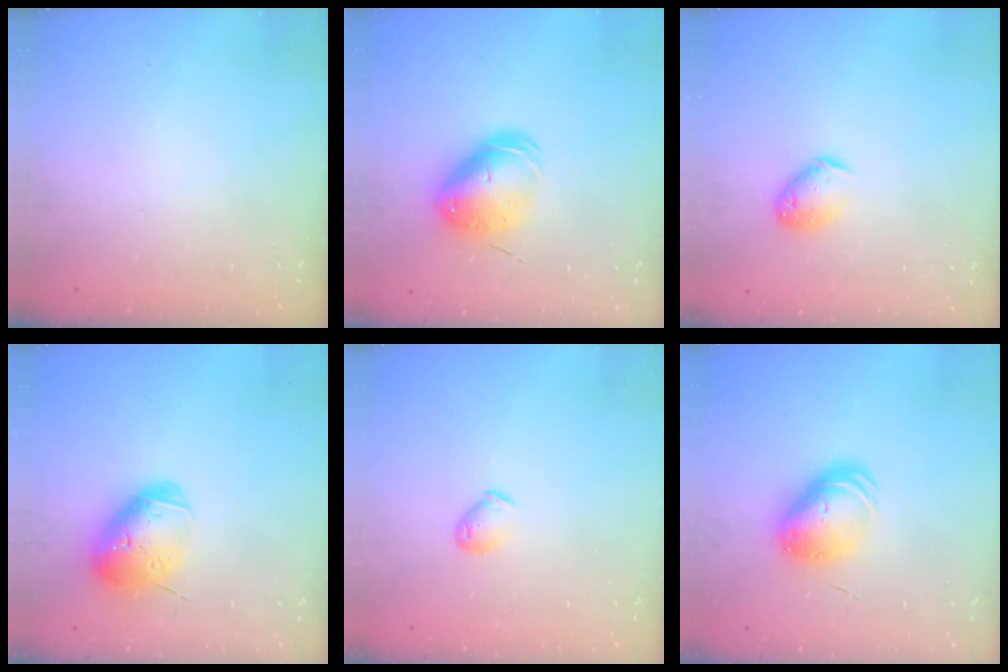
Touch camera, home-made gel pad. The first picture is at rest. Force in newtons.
{"total": 9.6, "press": 9.4, "slide": 2.0}
{"total": 9.2, "press": 9.1, "slide": 1.4}
{"total": 15.7, "press": 15.5, "slide": 2.5}
{"total": 4.8, "press": 4.7, "slide": 0.7}
{"total": 9.6, "press": 9.6, "slide": 0.6}